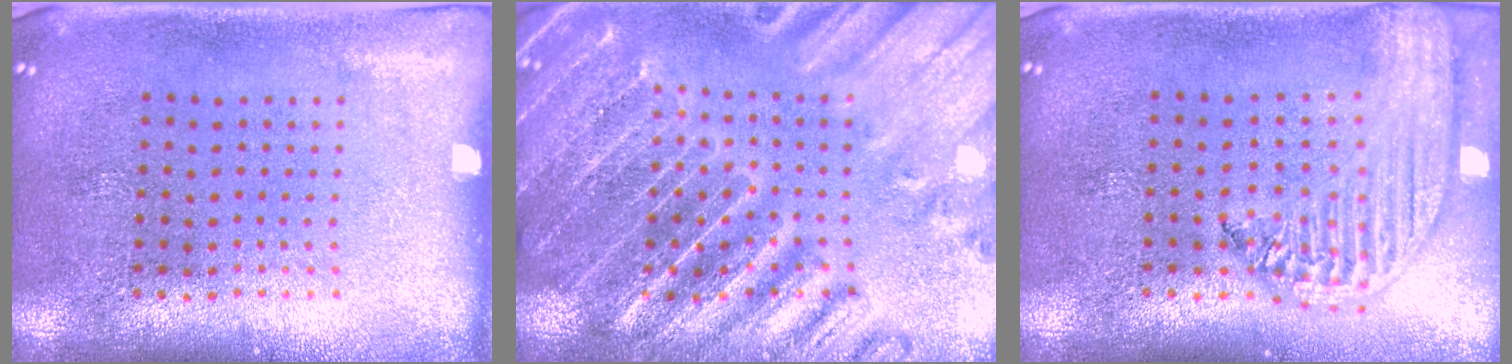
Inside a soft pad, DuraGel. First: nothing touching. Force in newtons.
{"total": 3.6, "press": 3.5, "slide": 1.0}
{"total": 2.6, "press": 2.1, "slide": 1.4}